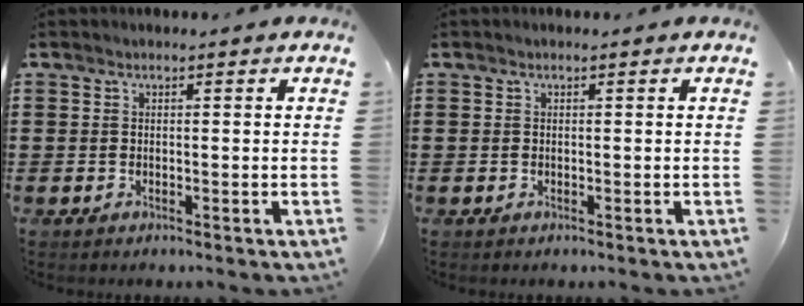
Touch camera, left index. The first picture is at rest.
{"total": 0.0}